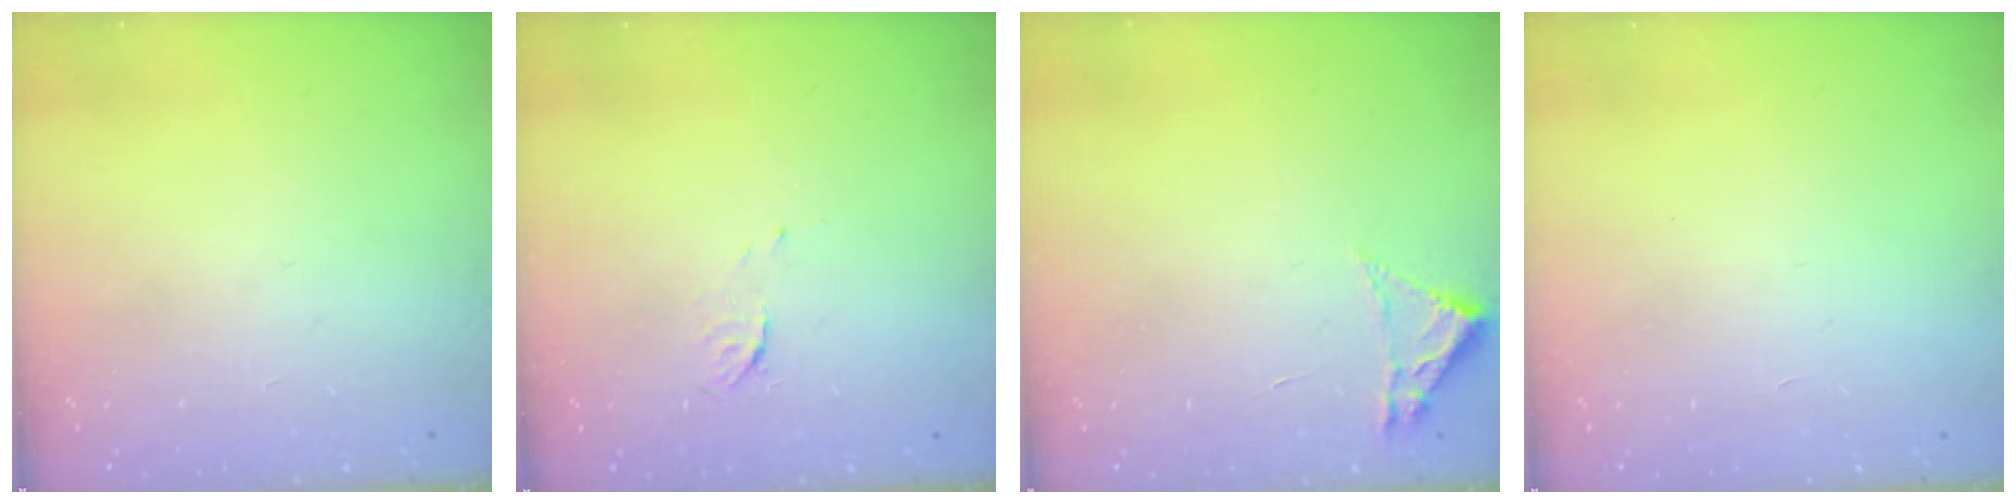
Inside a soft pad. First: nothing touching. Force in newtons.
{"total": 3.9, "press": 3.9, "slide": 0.4}
{"total": 1.8, "press": 1.8, "slide": 0.2}
{"total": 1.6, "press": 1.6, "slide": 0.1}